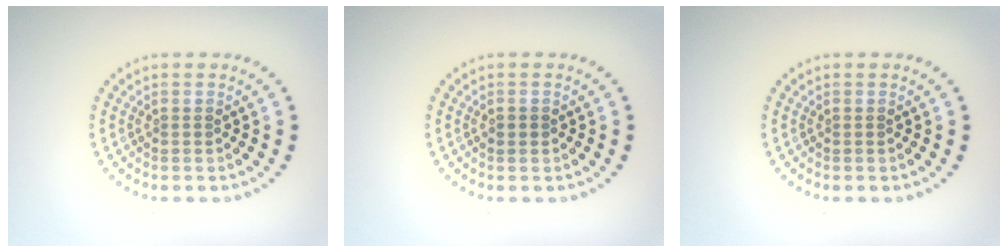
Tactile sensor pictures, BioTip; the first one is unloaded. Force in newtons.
{"total": 0.9, "press": 0.9, "slide": 0.1}
{"total": 0.0}